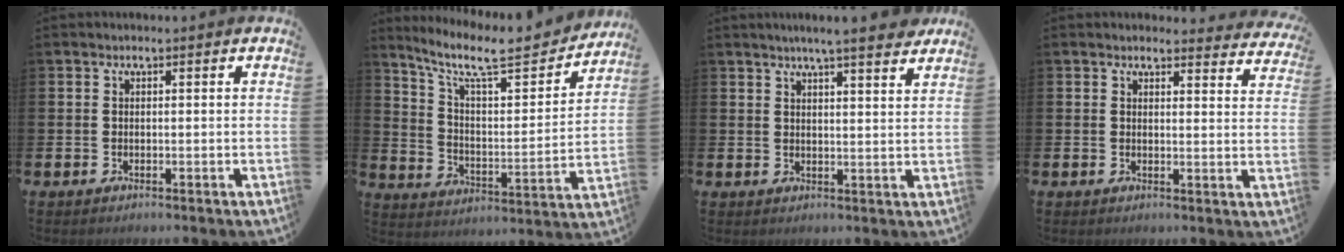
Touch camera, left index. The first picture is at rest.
{"total": 9.9, "force": [8.4, 2.2, 4.7], "torque": [-0.116, -0.060, 0.139]}
{"total": 5.5, "force": [5.1, -0.3, 2.1], "torque": [-0.032, -0.027, 0.084]}
{"total": 2.8, "force": [2.8, 0.4, 0.1], "torque": [0.001, -0.018, 0.048]}